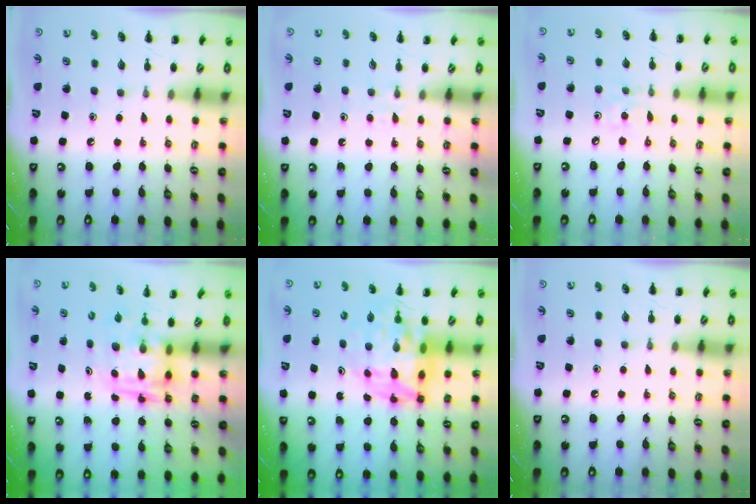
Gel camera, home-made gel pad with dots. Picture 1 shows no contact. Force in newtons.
{"total": 2.1, "press": 1.8, "slide": 0.9}
{"total": 2.1, "press": 2.1, "slide": 0.6}
{"total": 3.9, "press": 3.9, "slide": 0.7}
{"total": 13.1, "press": 12.5, "slide": 3.8}
{"total": 0.0}